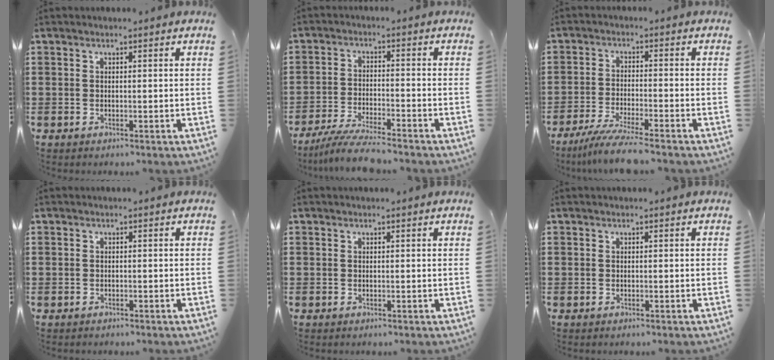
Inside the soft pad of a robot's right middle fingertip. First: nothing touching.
{"total": 6.0, "force": [-5.5, -0.1, 2.4], "torque": [-0.057, -0.016, -0.106]}
{"total": 5.9, "force": [-5.1, -0.4, 2.9], "torque": [-0.066, -0.023, -0.097]}
{"total": 0.7, "force": [-0.6, 0.4, -0.1], "torque": [0.000, 0.000, -0.014]}
{"total": 0.0}
{"total": 0.0}